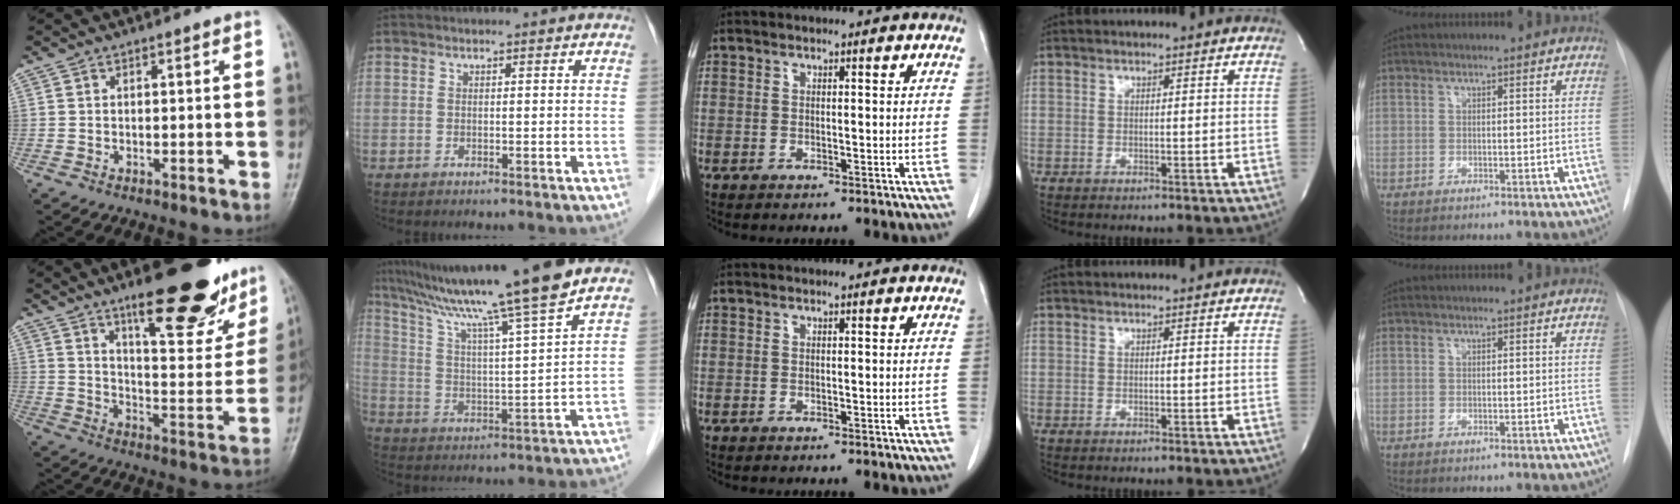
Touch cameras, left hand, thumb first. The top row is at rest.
{"thumb": {"total": 21.6, "force": [14.6, 6.4, 14.5], "torque": [-0.151, -0.080, 0.215]}, "index": {"total": 16.2, "force": [13.2, -2.8, 9.0], "torque": [-0.154, -0.017, 0.212]}}